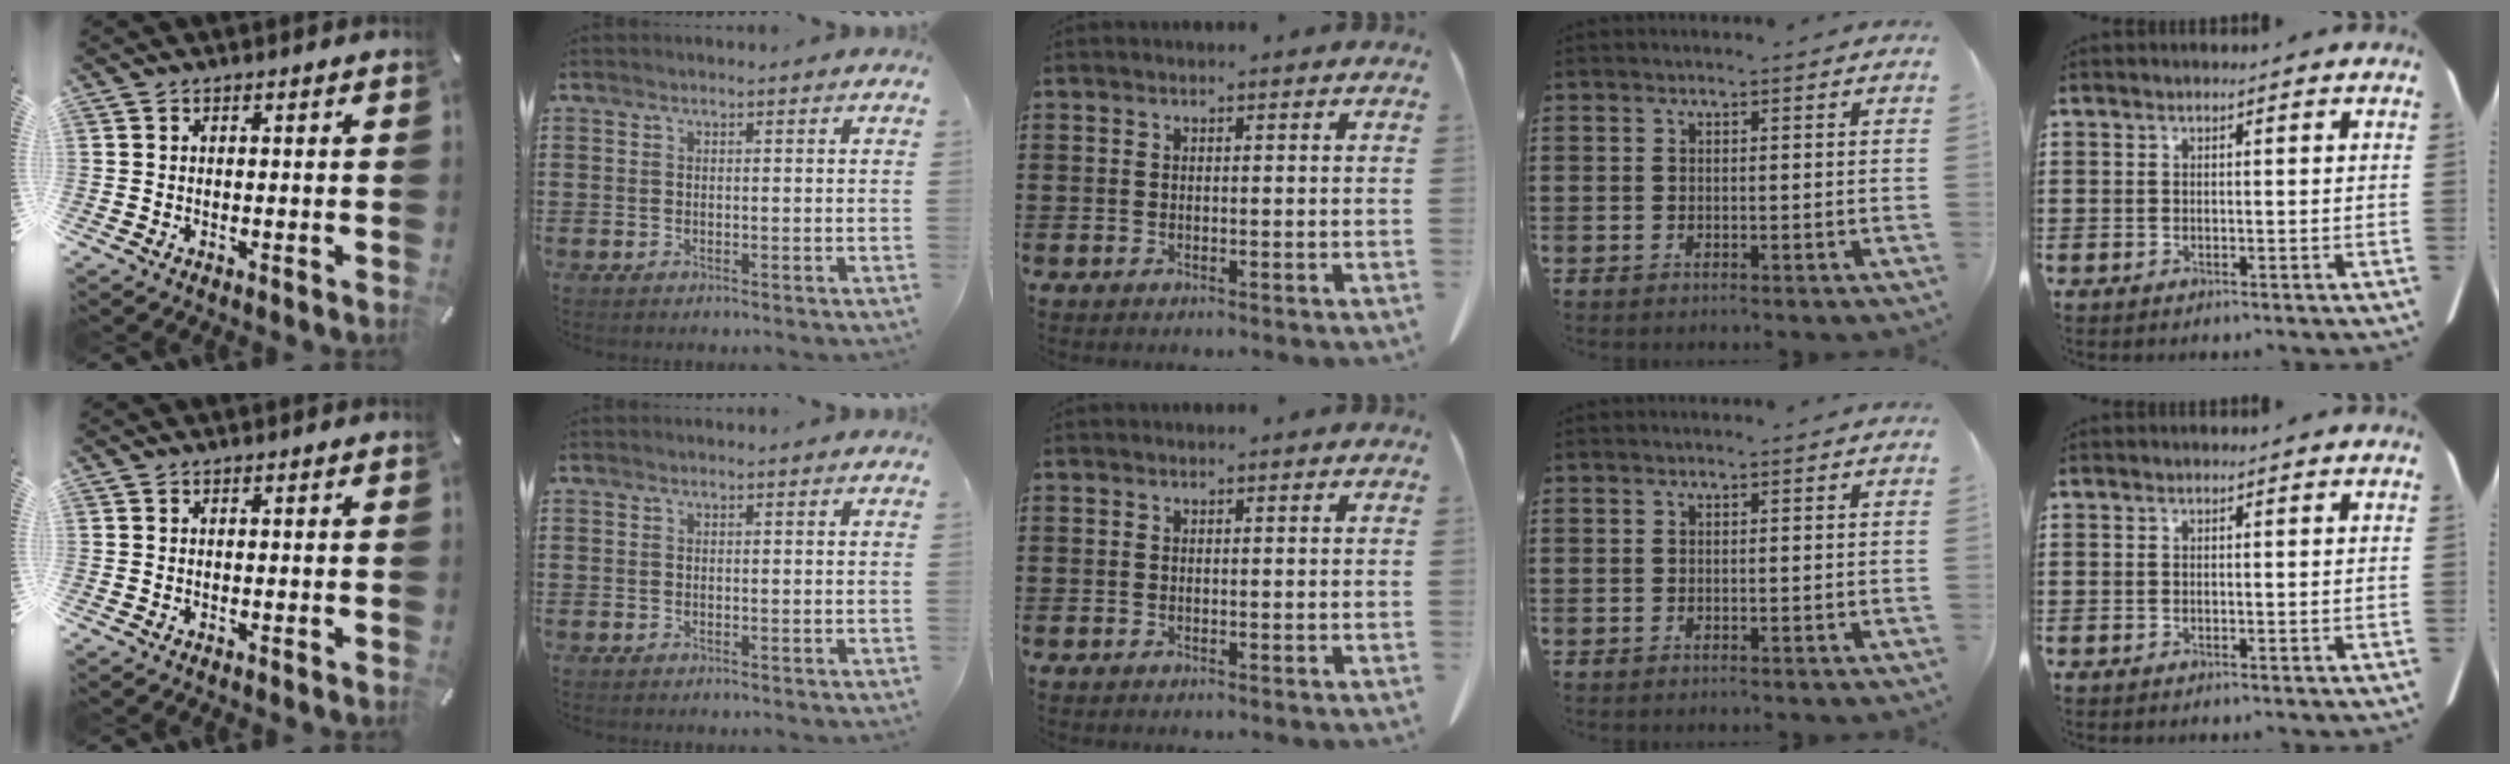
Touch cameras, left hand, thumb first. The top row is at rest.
{}